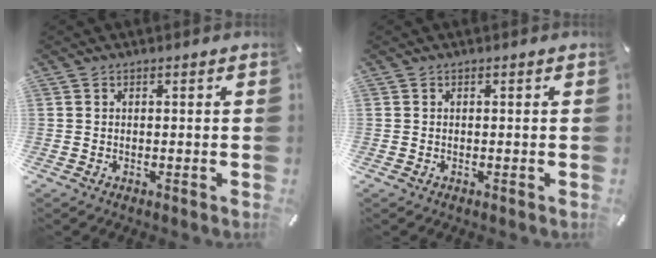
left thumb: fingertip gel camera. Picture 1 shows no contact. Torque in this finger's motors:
{"motor_torque": [-0.07, 0.07, -0.02, -0.03, 0.01]}